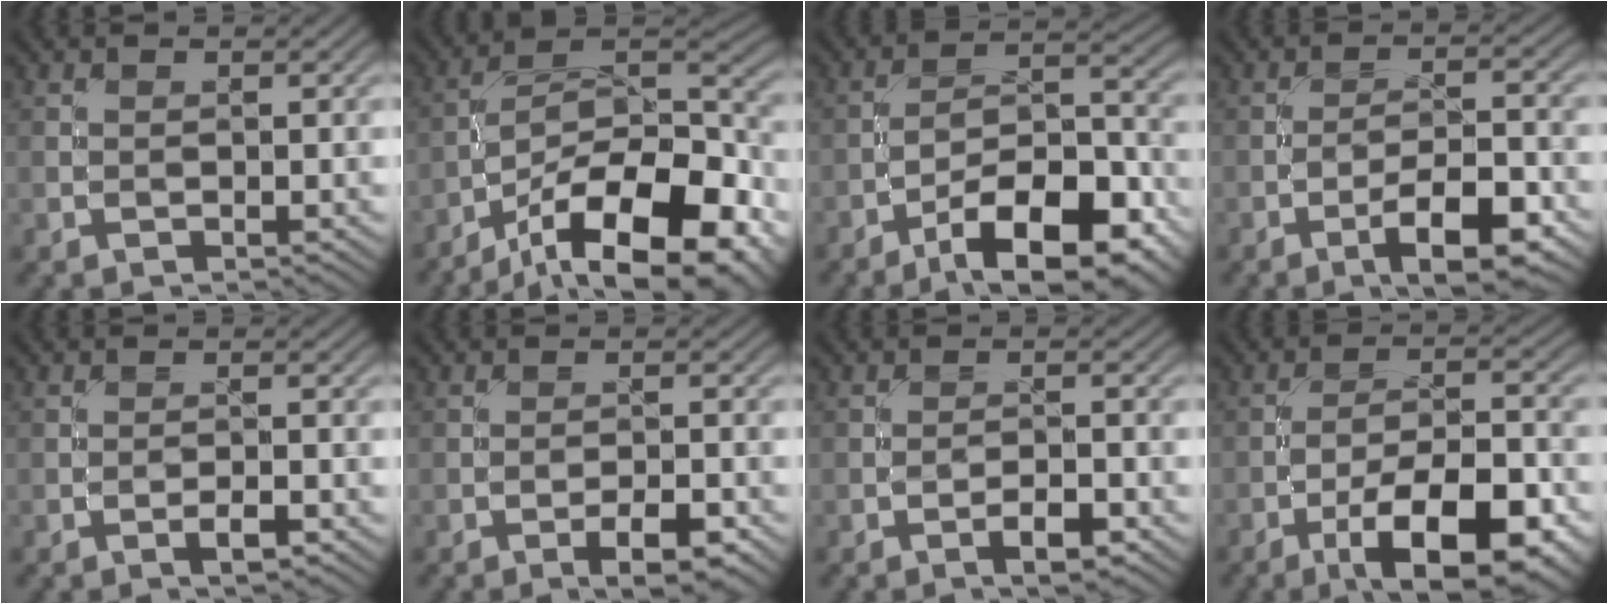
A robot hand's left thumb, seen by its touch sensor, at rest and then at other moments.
{"total": 18.5, "force": [-11.9, 6.9, 12.3], "torque": [-0.187, -0.024, -0.188]}
{"total": 14.5, "force": [-9.5, 5.1, 9.7], "torque": [-0.151, -0.003, -0.156]}
{"total": 8.2, "force": [-4.7, 2.4, 6.3], "torque": [-0.098, 0.006, -0.074]}
{"total": 2.0, "force": [-1.1, 0.5, 1.6], "torque": [-0.031, 0.003, -0.023]}
{"total": 4.2, "force": [-2.5, 1.2, 3.2], "torque": [-0.050, 0.007, -0.035]}
{"total": 3.2, "force": [-1.9, 0.9, 2.4], "torque": [-0.040, 0.005, -0.034]}
{"total": 13.1, "force": [-7.1, 4.4, 10.1], "torque": [-0.164, 0.002, -0.117]}